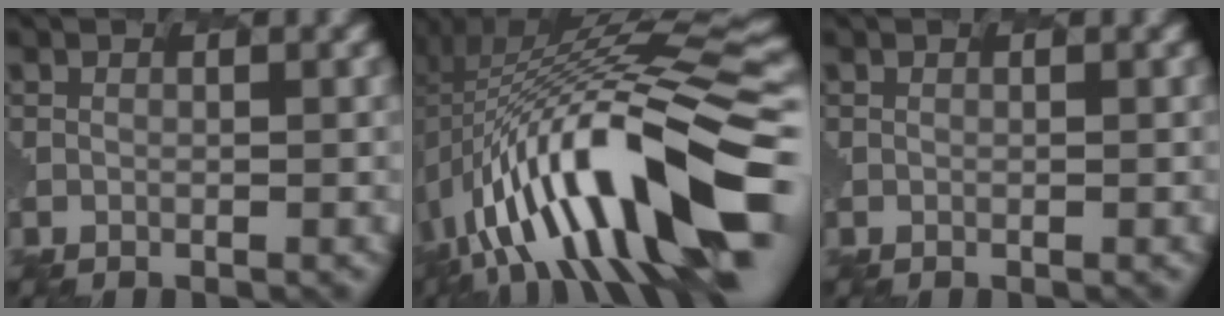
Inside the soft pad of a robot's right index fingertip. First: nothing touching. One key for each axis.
{"total": 14.4, "fx": -3.9, "fy": 3.5, "fz": 13.4, "tx": -0.221, "ty": 0.036, "tz": -0.053}
{"total": 0.0}